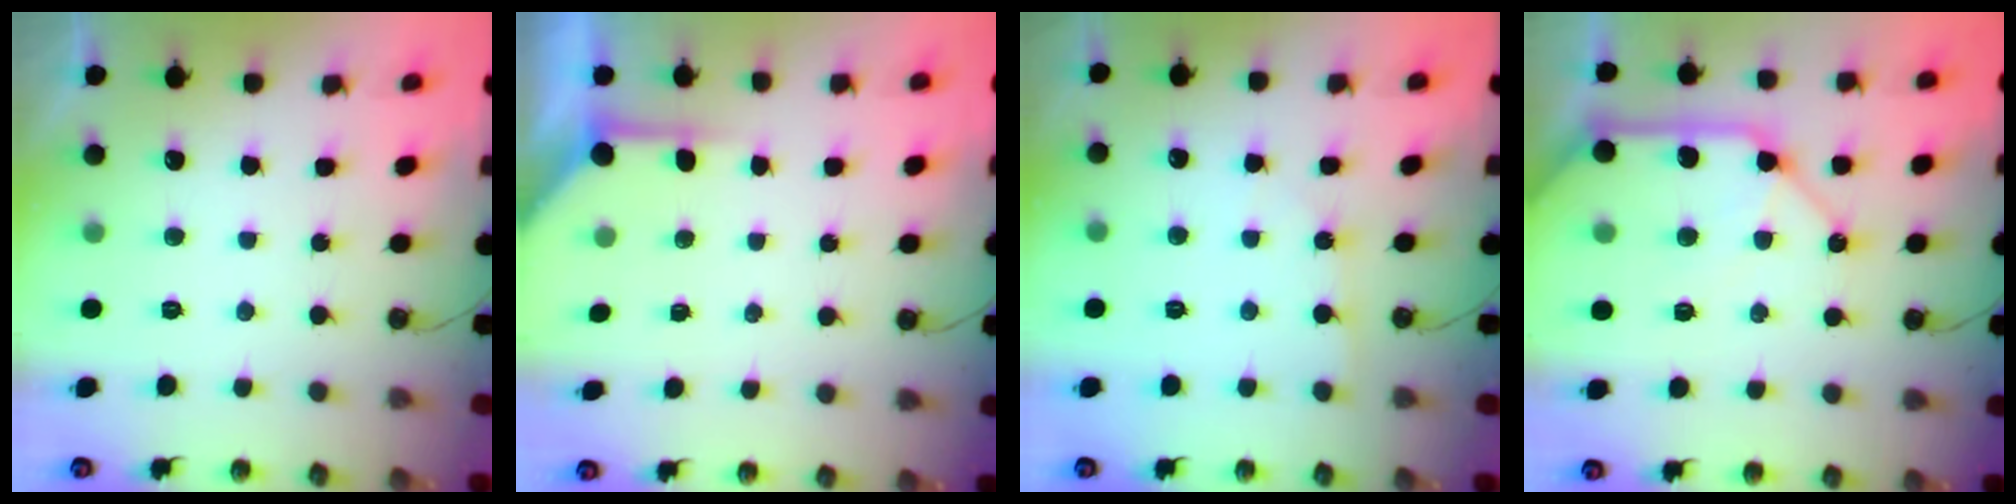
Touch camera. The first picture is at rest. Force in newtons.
{"total": 3.5, "press": 3.5, "slide": 0.3}
{"total": 2.4, "press": 2.3, "slide": 0.4}
{"total": 16.6, "press": 16.5, "slide": 2.3}